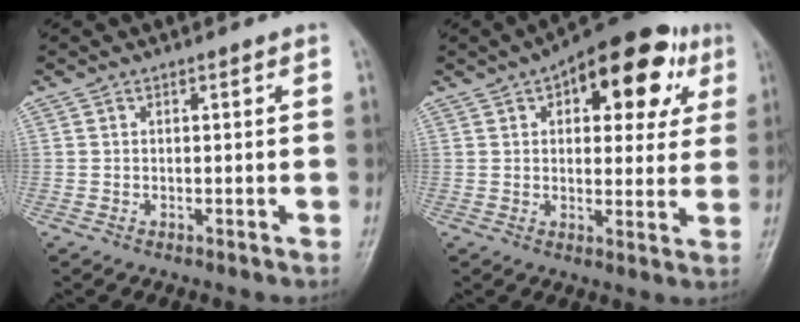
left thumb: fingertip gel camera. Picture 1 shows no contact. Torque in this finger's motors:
{"motor_torque": [0.54, 0.62, -0.15, -0.26, 0.23]}